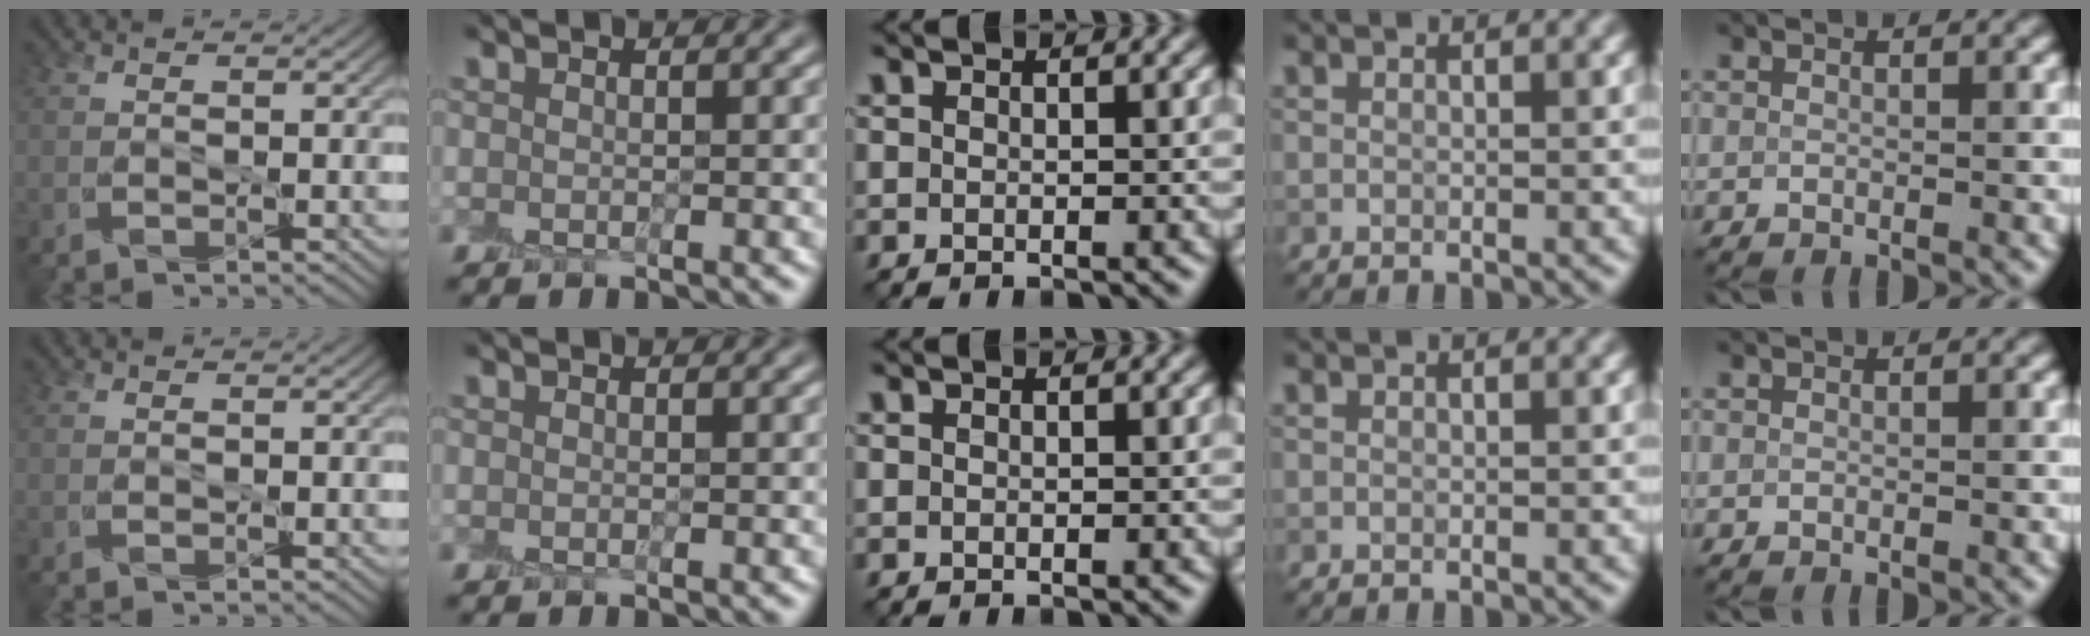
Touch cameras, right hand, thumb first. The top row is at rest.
{}